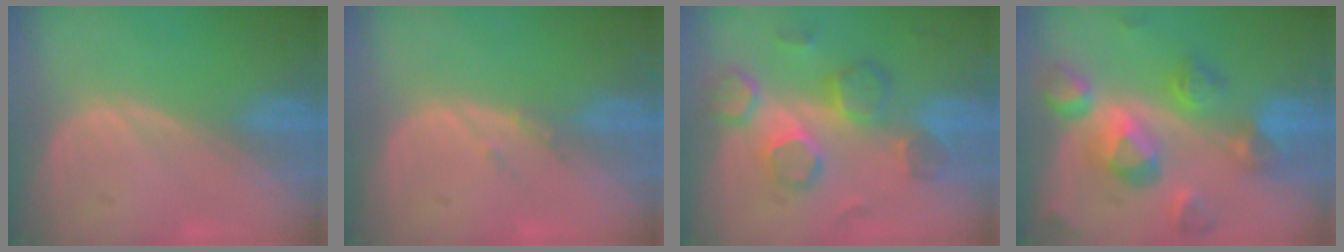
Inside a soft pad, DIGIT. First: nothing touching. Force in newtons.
{"total": 1.2, "press": 1.0, "slide": 0.6}
{"total": 8.5, "press": 8.3, "slide": 2.1}
{"total": 10.5, "press": 9.4, "slide": 4.7}